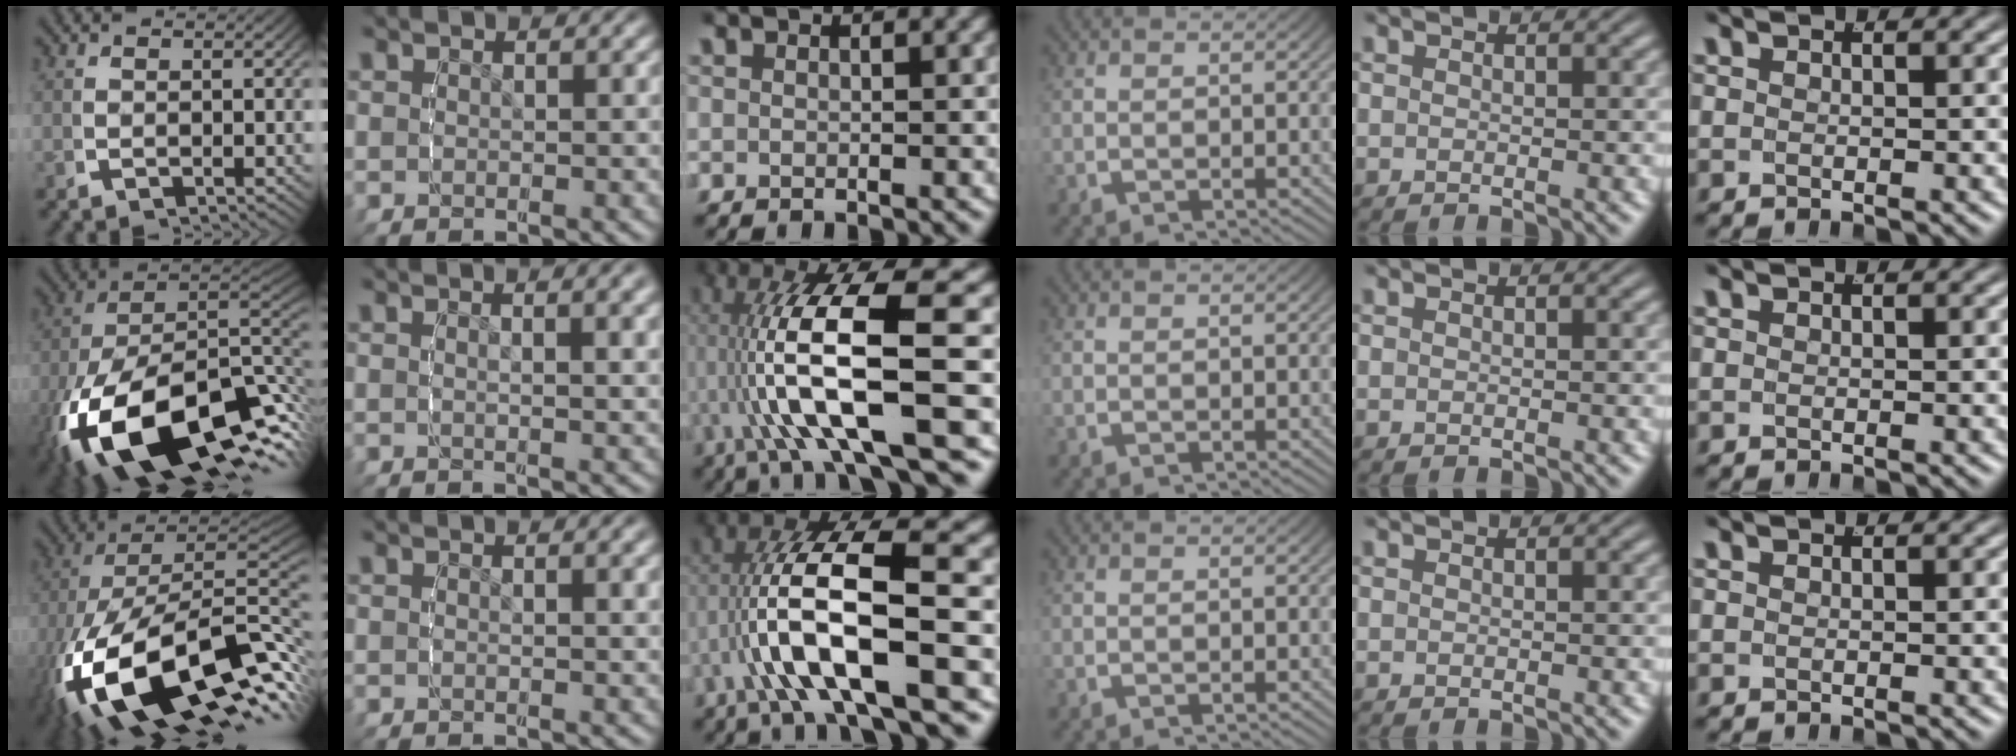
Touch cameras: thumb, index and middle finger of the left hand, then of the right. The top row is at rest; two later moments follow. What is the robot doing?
{"motion": "lift_and_place", "object": "tape"}